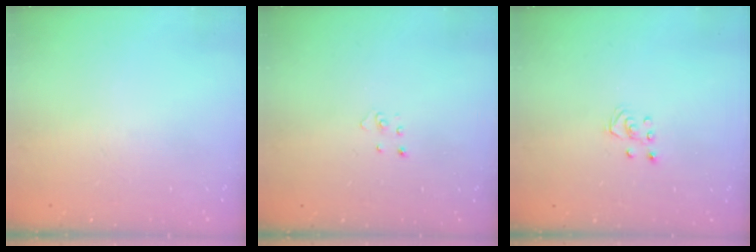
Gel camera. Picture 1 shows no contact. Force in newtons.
{"total": 2.2, "press": 2.2, "slide": 0.2}
{"total": 2.5, "press": 2.5, "slide": 0.2}